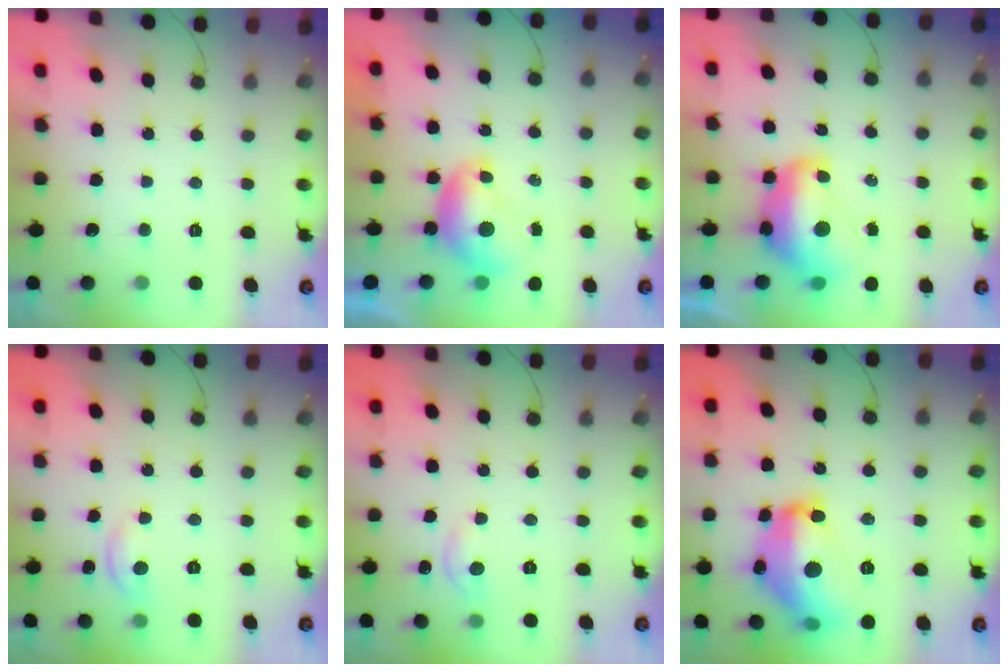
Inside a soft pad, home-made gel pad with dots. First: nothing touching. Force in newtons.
{"total": 7.3, "press": 7.3, "slide": 0.1}
{"total": 13.7, "press": 13.6, "slide": 1.6}
{"total": 4.3, "press": 4.2, "slide": 0.2}
{"total": 2.9, "press": 2.8, "slide": 0.4}
{"total": 20.4, "press": 20.4, "slide": 1.4}